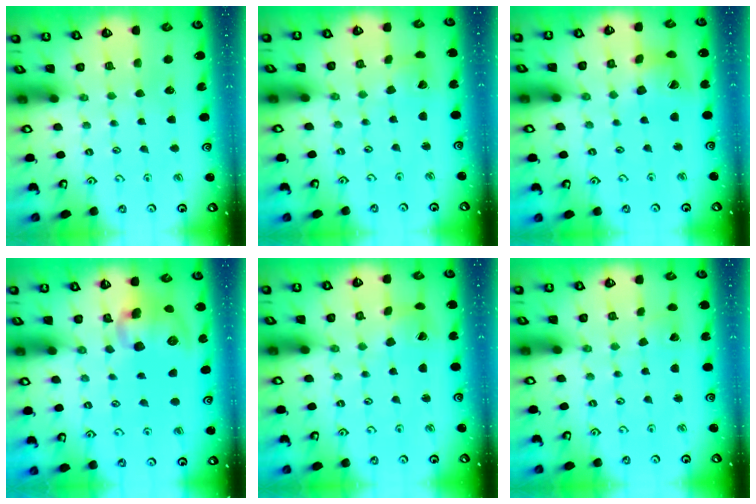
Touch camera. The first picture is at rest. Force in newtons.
{"total": 2.6, "press": 2.6, "slide": 0.3}
{"total": 12.0, "press": 11.9, "slide": 1.4}
{"total": 12.3, "press": 12.2, "slide": 1.5}
{"total": 2.3, "press": 2.3, "slide": 0.3}
{"total": 2.6, "press": 2.6, "slide": 0.3}